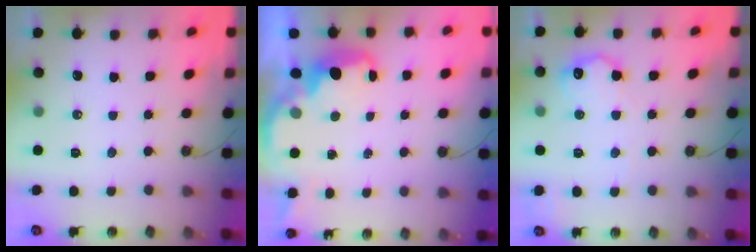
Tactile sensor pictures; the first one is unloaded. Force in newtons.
{"total": 3.0, "press": 2.9, "slide": 0.6}
{"total": 11.3, "press": 11.3, "slide": 0.5}